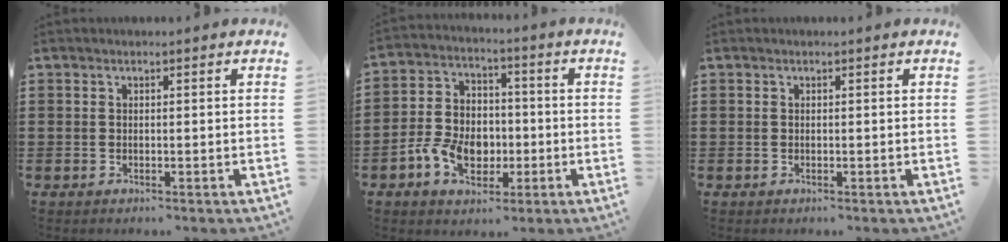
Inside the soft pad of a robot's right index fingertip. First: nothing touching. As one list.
[{"total": 7.9, "force": [-2.4, 5.9, 4.7], "torque": [-0.099, 0.012, -0.044]}, {"total": 0.0}]